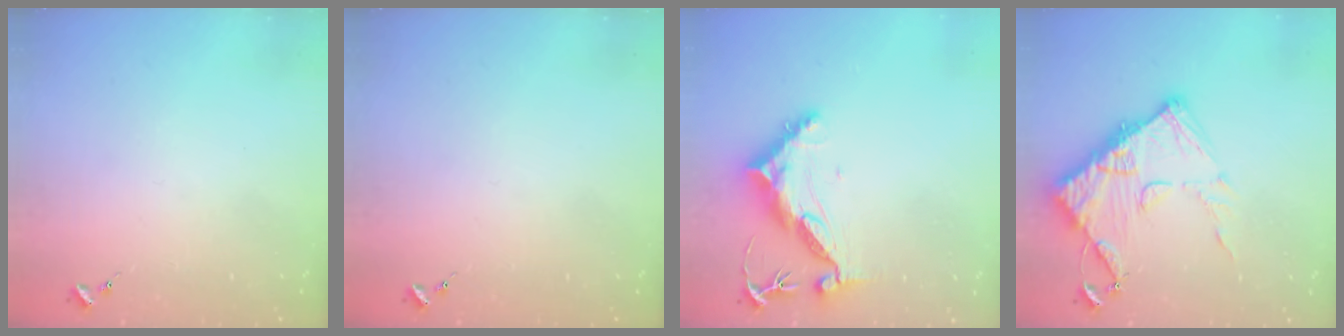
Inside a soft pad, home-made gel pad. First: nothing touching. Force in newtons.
{"total": 0.0}
{"total": 10.7, "press": 10.6, "slide": 0.9}
{"total": 14.5, "press": 14.5, "slide": 1.4}